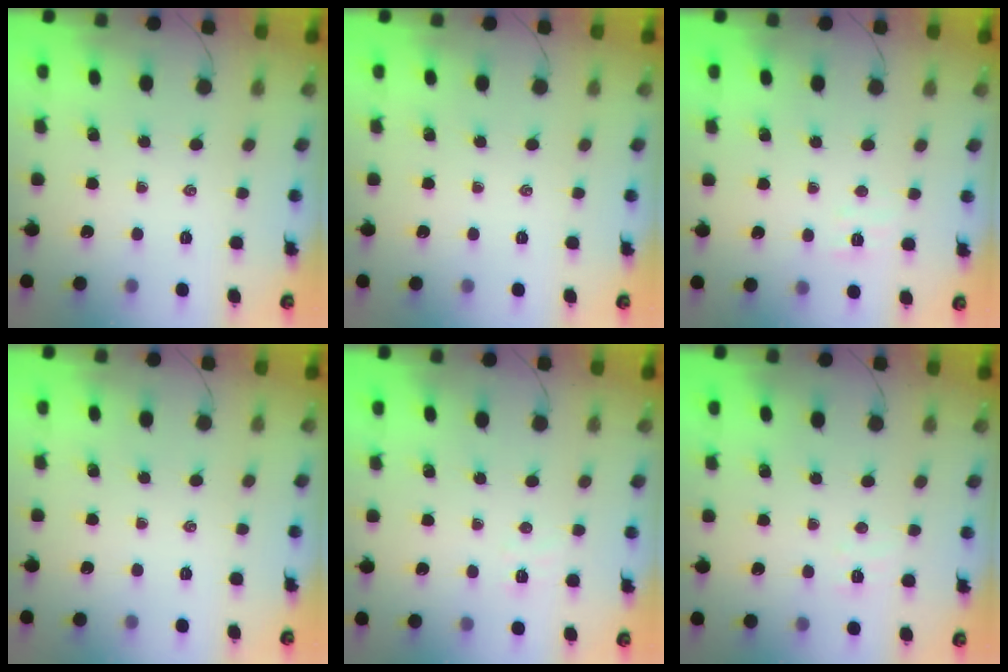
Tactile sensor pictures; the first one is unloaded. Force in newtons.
{"total": 0.0}
{"total": 4.7, "press": 4.7, "slide": 0.7}
{"total": 0.0}
{"total": 3.0, "press": 2.8, "slide": 0.8}
{"total": 3.4, "press": 3.3, "slide": 1.1}